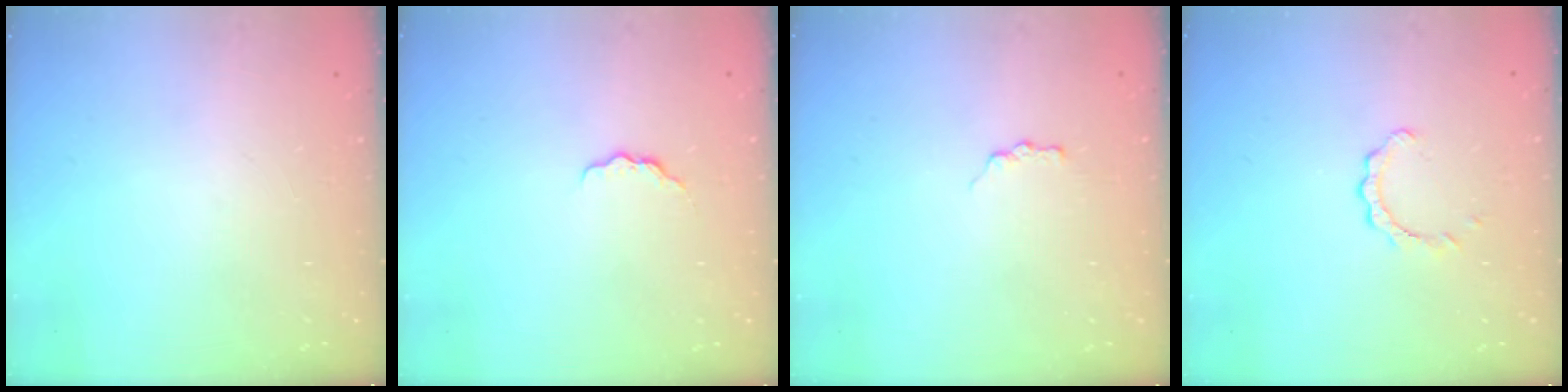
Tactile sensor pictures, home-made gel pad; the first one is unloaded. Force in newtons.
{"total": 4.3, "press": 4.2, "slide": 0.4}
{"total": 2.6, "press": 2.6, "slide": 0.4}
{"total": 2.4, "press": 2.4, "slide": 0.3}